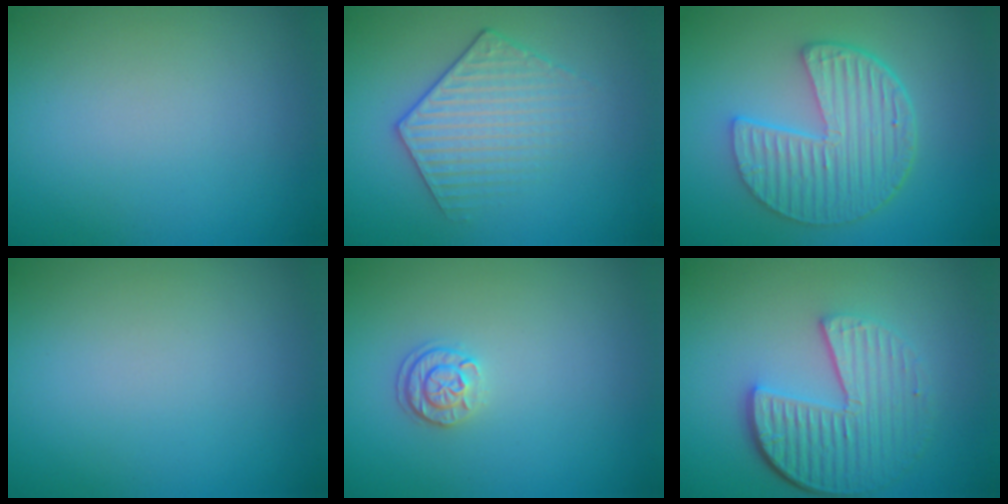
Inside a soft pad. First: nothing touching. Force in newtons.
{"total": 3.6, "press": 3.2, "slide": 1.6}
{"total": 6.4, "press": 4.8, "slide": 4.2}
{"total": 0.0}
{"total": 1.7, "press": 1.6, "slide": 0.7}
{"total": 6.1, "press": 4.3, "slide": 4.3}